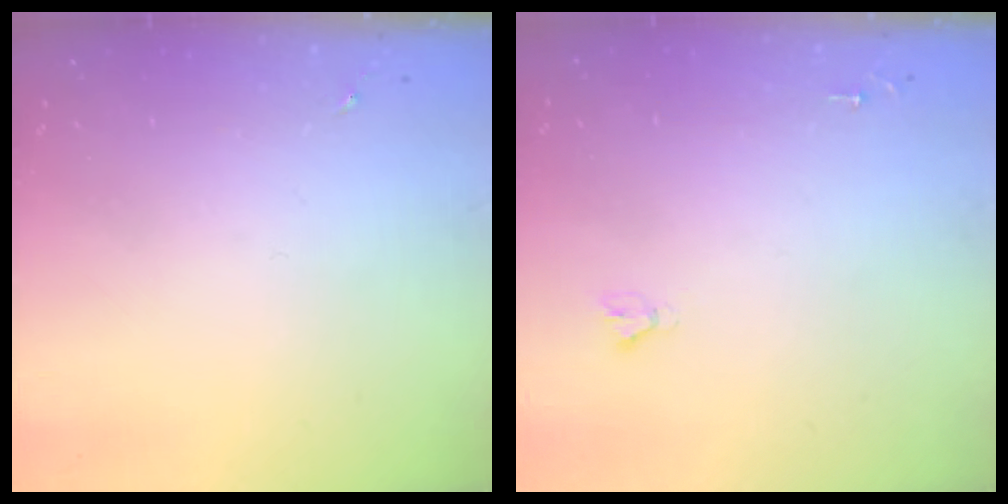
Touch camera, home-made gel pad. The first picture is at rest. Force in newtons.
{"total": 1.8, "press": 1.8, "slide": 0.1}